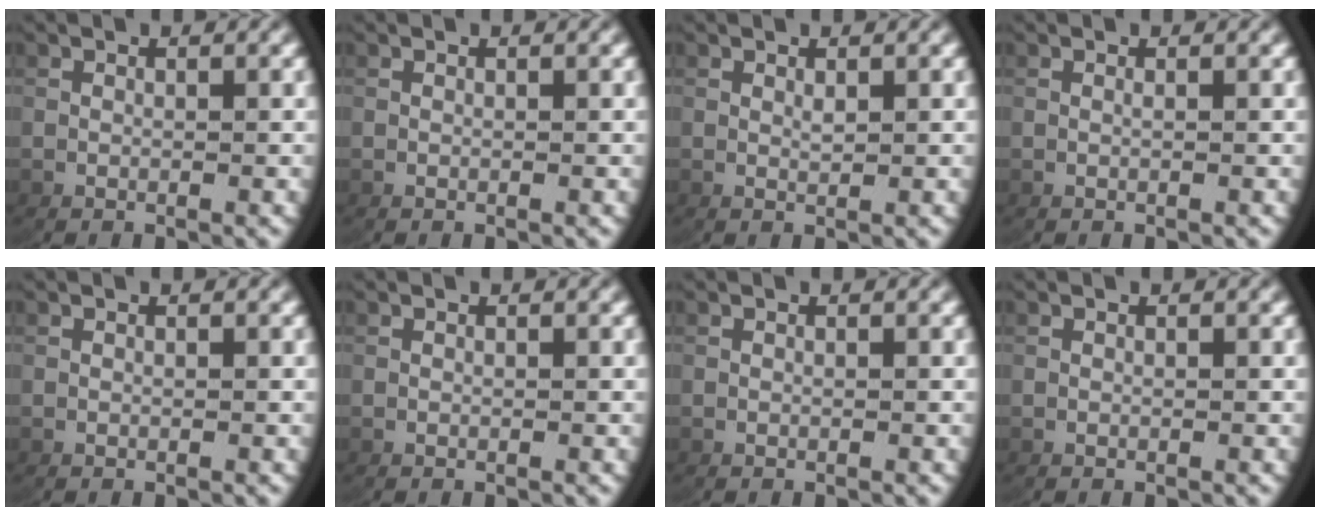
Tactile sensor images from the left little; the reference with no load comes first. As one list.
[{"total": 0.0}, {"total": 0.6, "force": [0.4, -0.3, 0.4], "torque": [-0.006, -0.007, 0.014]}, {"total": 0.0}, {"total": 0.0}, {"total": 0.0}, {"total": 0.0}, {"total": 0.0}]